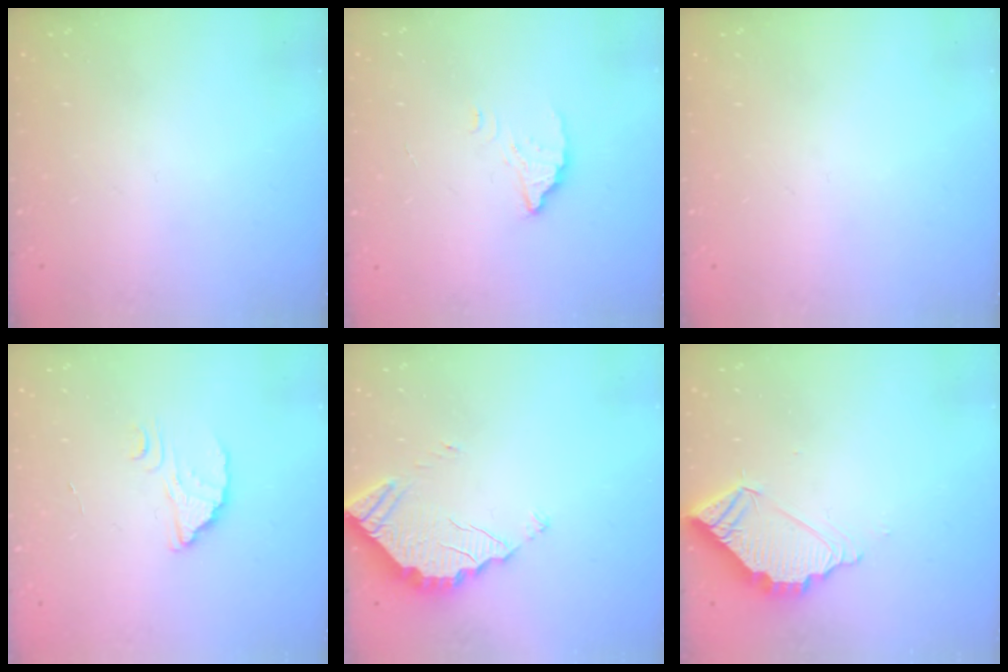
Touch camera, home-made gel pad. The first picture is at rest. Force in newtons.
{"total": 2.9, "press": 2.9, "slide": 0.2}
{"total": 0.0}
{"total": 2.4, "press": 2.4, "slide": 0.1}
{"total": 3.9, "press": 3.9, "slide": 0.3}
{"total": 6.3, "press": 6.3, "slide": 0.4}